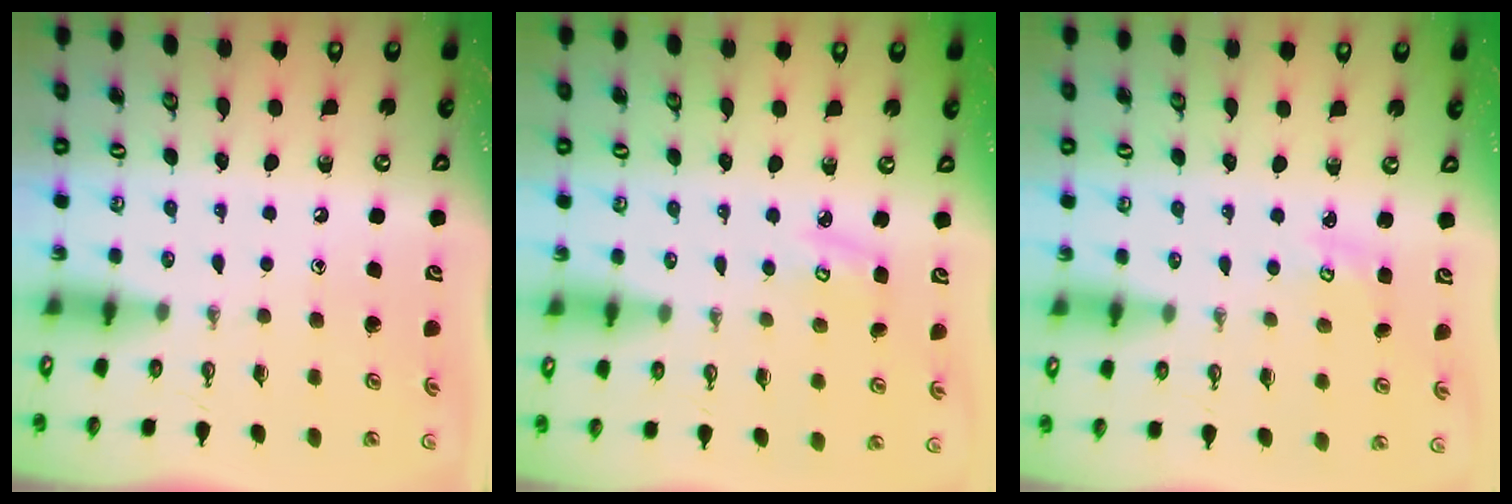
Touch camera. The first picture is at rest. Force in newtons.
{"total": 4.2, "press": 4.2, "slide": 0.5}
{"total": 2.5, "press": 2.5, "slide": 0.2}